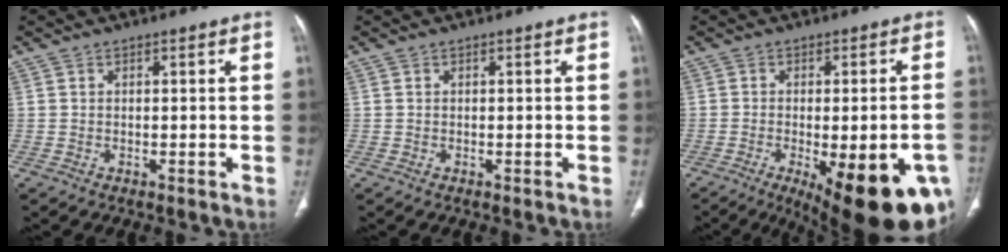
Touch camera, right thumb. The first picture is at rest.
{"total": 0.0}
{"total": 21.9, "force": [-8.8, 7.4, 18.7], "torque": [-0.187, -0.004, -0.100]}